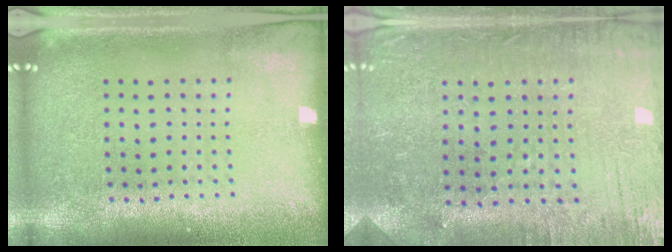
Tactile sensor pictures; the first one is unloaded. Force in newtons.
{"total": 0.9, "press": 0.7, "slide": 0.5}